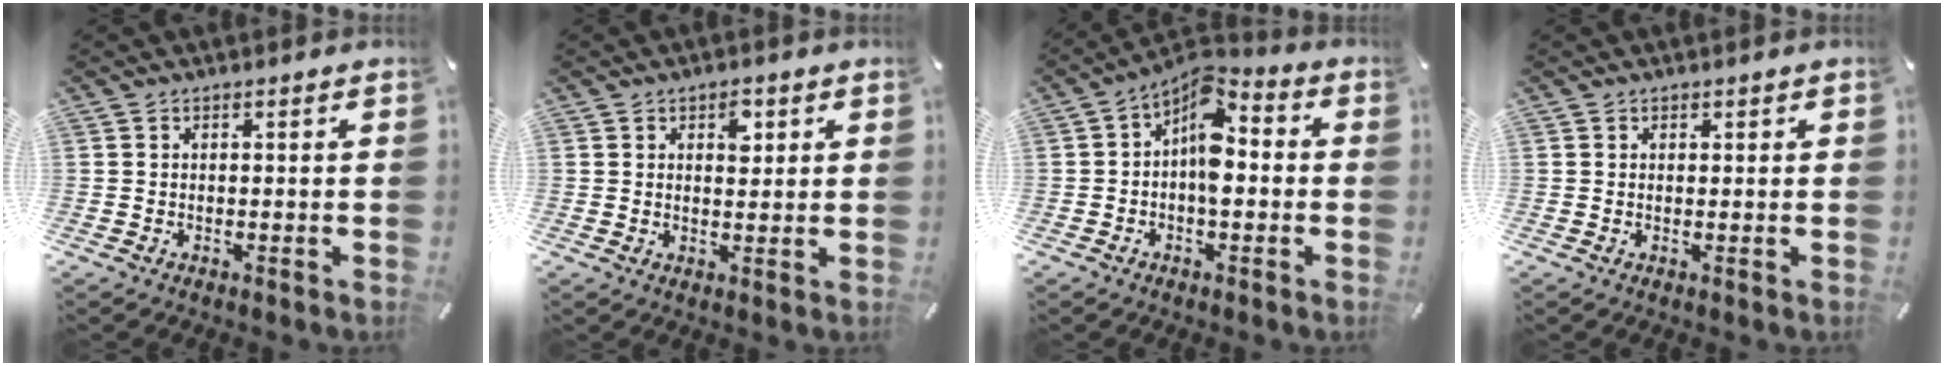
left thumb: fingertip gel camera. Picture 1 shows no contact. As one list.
[{"total": 4.2, "force": [1.8, 2.7, 2.7], "torque": [-0.019, -0.010, 0.023]}, {"total": 9.3, "force": [0.1, 5.3, 7.6], "torque": [-0.118, -0.011, 0.002]}, {"total": 0.7, "force": [0.3, 0.6, 0.1], "torque": [0.006, -0.001, 0.004]}]